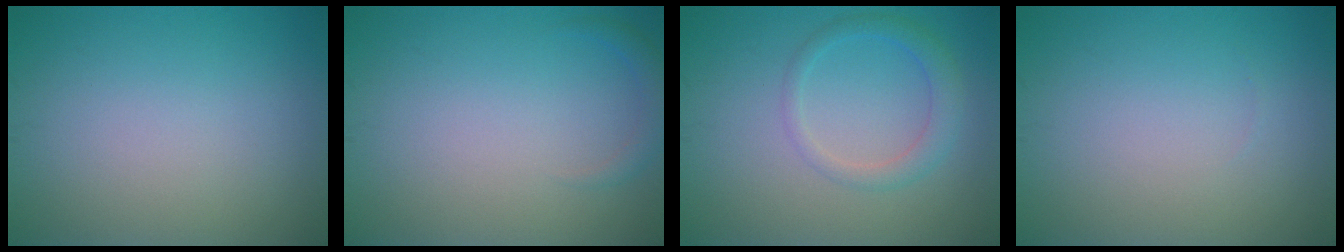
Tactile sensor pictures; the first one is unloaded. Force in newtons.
{"total": 1.2, "press": 1.2, "slide": 0.2}
{"total": 2.3, "press": 2.3, "slide": 0.1}
{"total": 0.0}